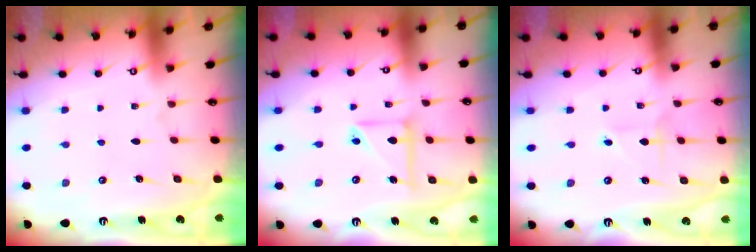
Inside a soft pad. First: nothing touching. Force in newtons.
{"total": 9.1, "press": 9.0, "slide": 1.2}
{"total": 2.0, "press": 2.0, "slide": 0.1}